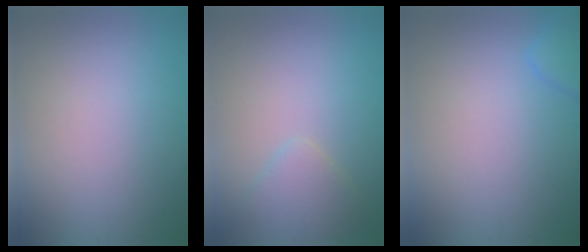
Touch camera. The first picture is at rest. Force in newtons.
{"total": 2.3, "press": 2.3, "slide": 0.1}
{"total": 1.6, "press": 1.6, "slide": 0.1}